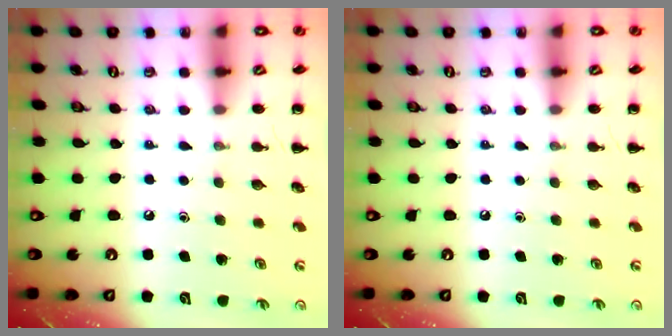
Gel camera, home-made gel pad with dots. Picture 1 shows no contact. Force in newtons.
{"total": 0.0}